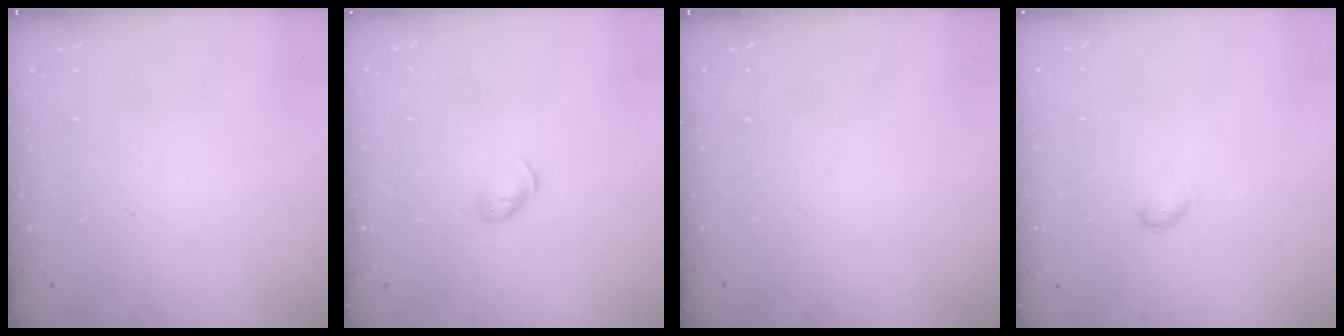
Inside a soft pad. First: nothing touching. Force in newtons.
{"total": 5.4, "press": 5.3, "slide": 1.0}
{"total": 0.0}
{"total": 3.0, "press": 3.0, "slide": 0.3}